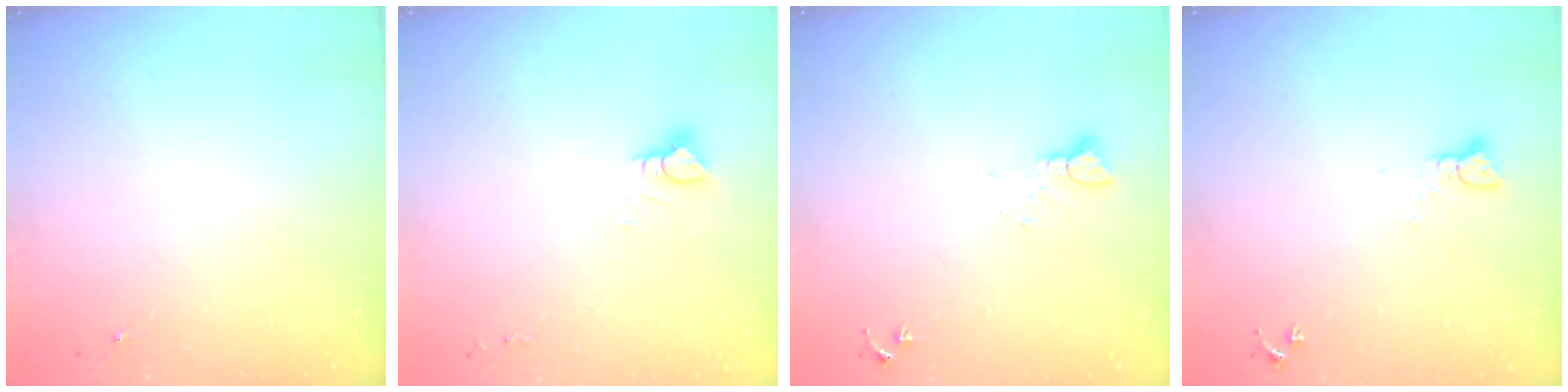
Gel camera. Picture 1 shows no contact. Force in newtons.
{"total": 4.6, "press": 4.5, "slide": 0.5}
{"total": 4.5, "press": 4.5, "slide": 0.3}
{"total": 2.1, "press": 2.1, "slide": 0.2}